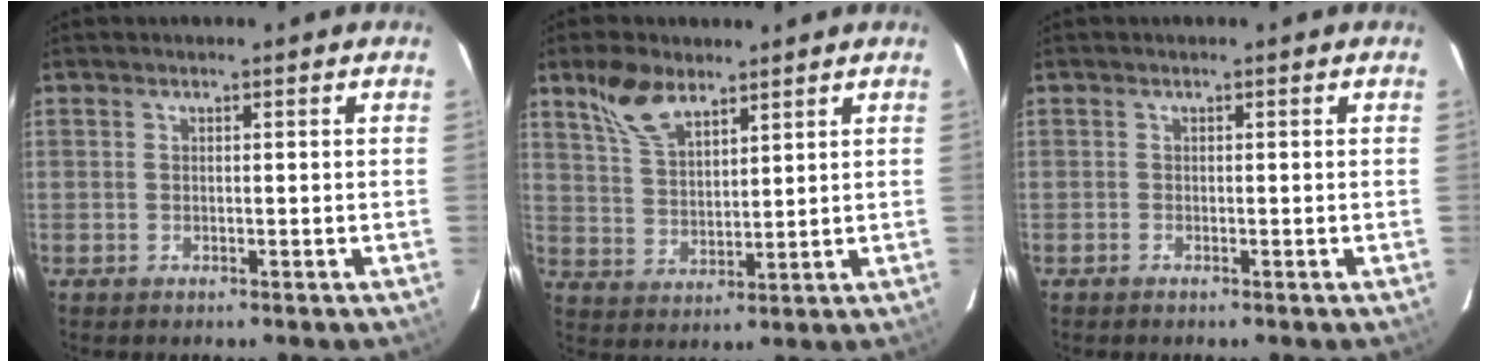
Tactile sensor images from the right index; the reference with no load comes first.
{"total": 8.6, "force": [5.9, 4.0, 4.7], "torque": [-0.092, 0.016, 0.121]}
{"total": 0.0}